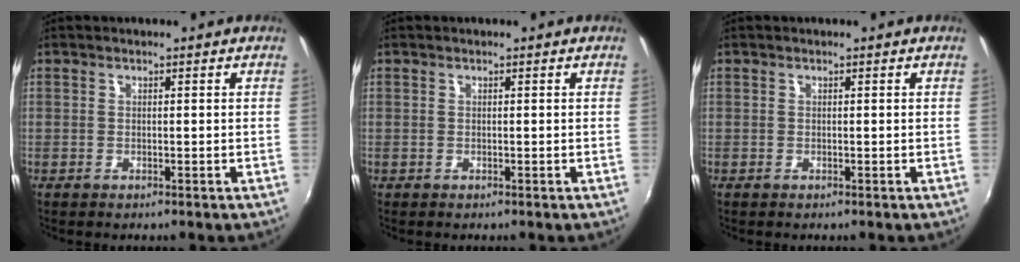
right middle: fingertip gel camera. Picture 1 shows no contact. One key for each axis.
{"total": 0.0}
{"total": 0.0}